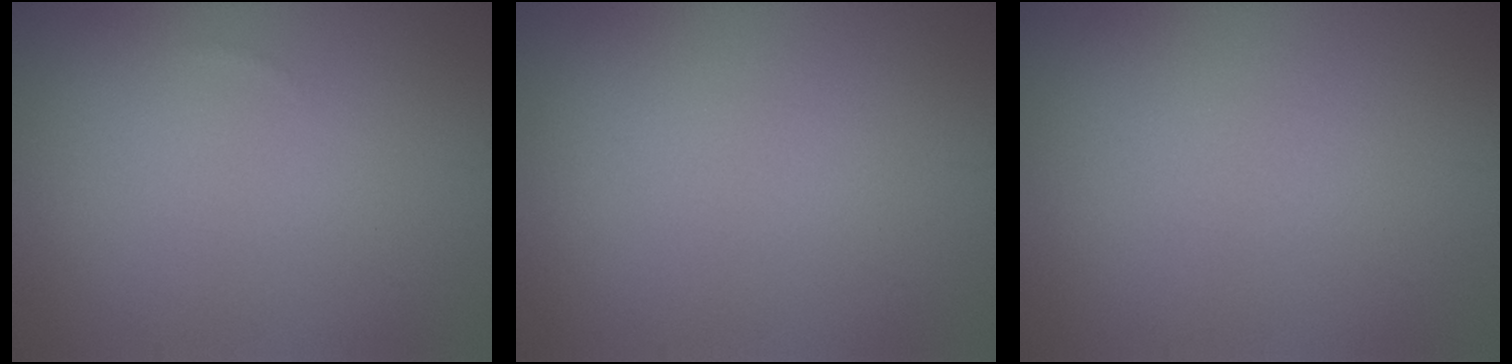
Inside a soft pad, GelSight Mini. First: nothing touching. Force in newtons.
{"total": 0.0}
{"total": 0.0}